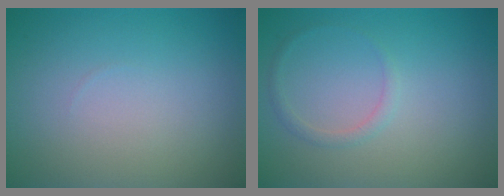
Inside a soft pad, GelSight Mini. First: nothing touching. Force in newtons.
{"total": 0.9, "press": 0.9, "slide": 0.1}